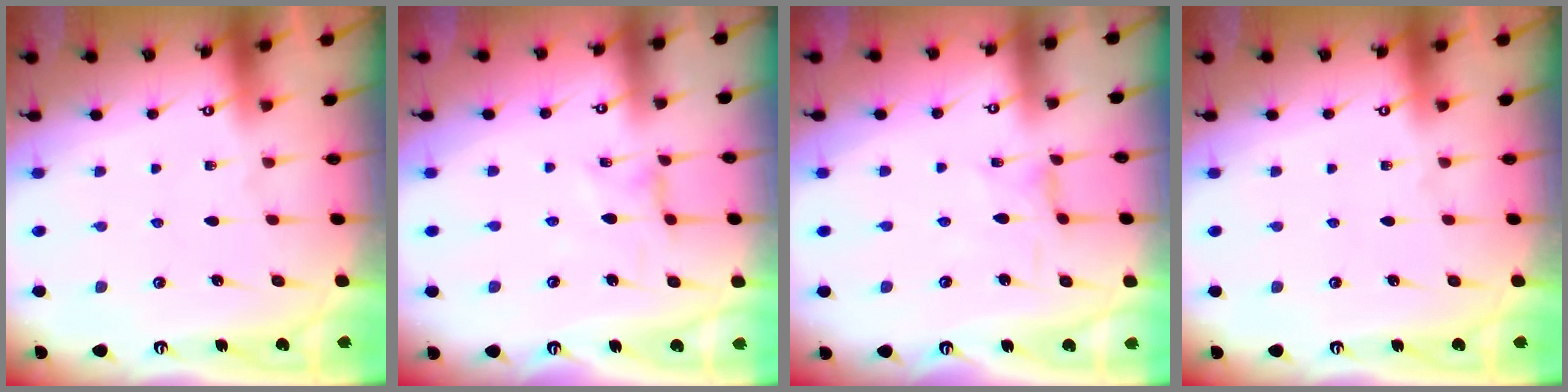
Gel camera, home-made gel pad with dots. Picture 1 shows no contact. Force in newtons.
{"total": 0.0}
{"total": 1.1, "press": 1.1, "slide": 0.2}
{"total": 0.0}